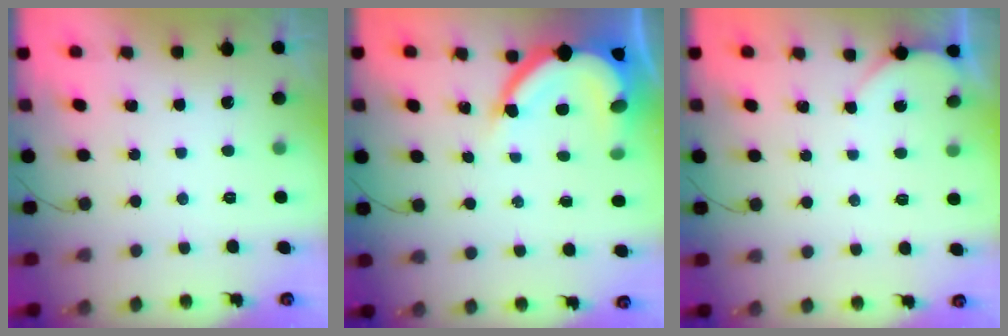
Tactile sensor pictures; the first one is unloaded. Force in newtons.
{"total": 12.6, "press": 12.5, "slide": 1.5}
{"total": 1.9, "press": 1.9, "slide": 0.3}